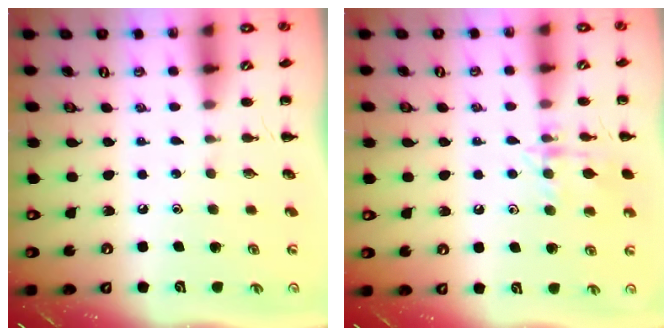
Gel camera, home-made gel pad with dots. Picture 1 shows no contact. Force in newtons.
{"total": 11.7, "press": 11.7, "slide": 0.8}